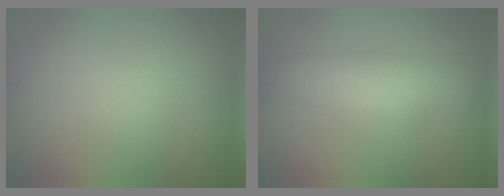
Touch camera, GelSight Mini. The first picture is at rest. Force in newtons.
{"total": 5.2, "press": 5.2, "slide": 0.1}